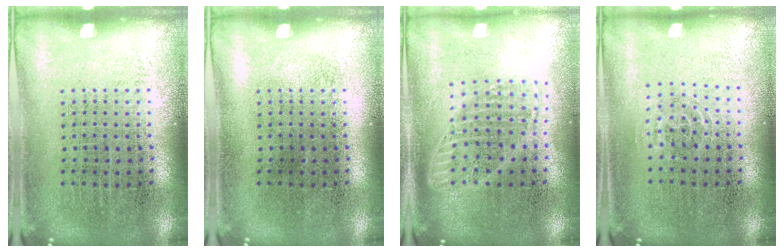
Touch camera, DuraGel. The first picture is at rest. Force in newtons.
{"total": 0.0}
{"total": 1.8, "press": 1.5, "slide": 1.0}
{"total": 0.9, "press": 0.5, "slide": 0.8}